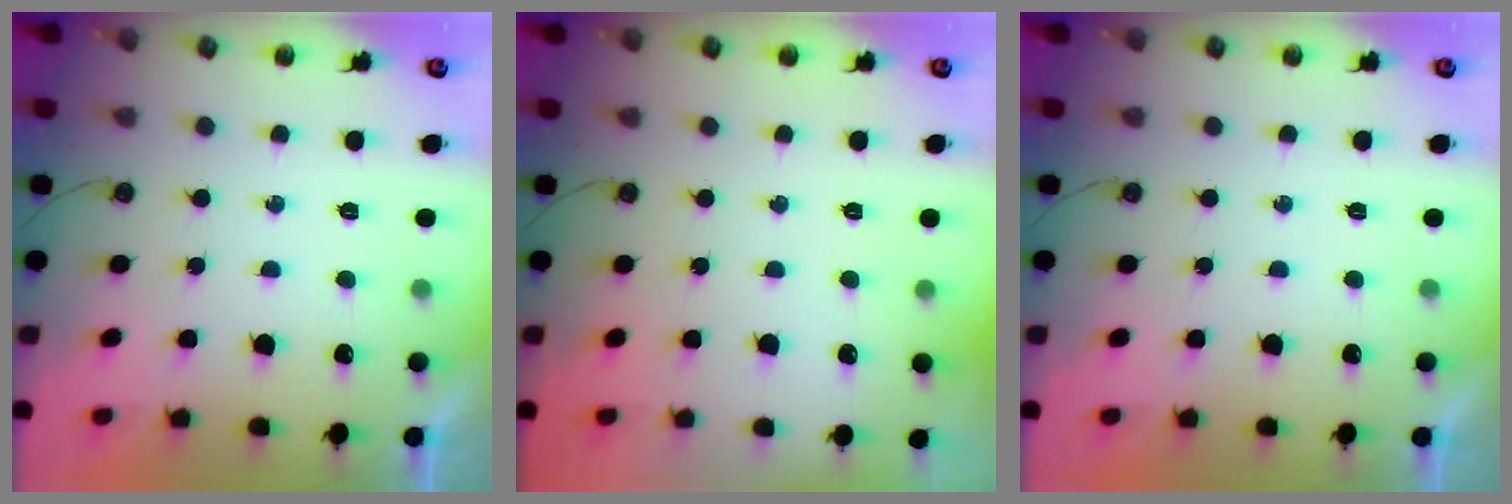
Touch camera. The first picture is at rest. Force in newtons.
{"total": 0.0}
{"total": 0.0}